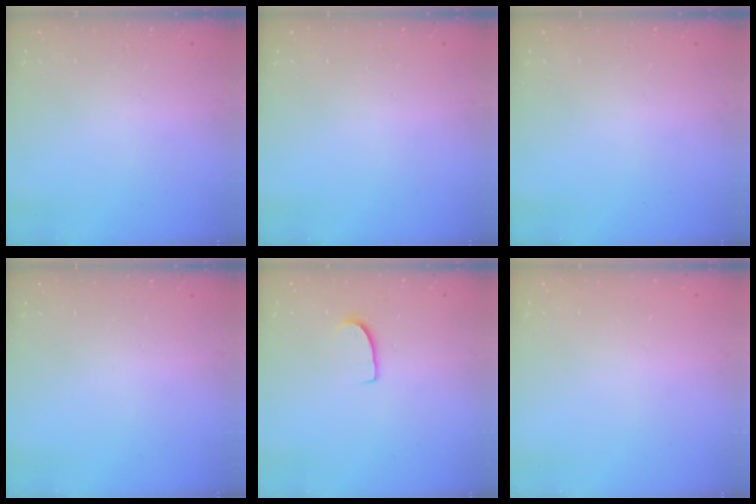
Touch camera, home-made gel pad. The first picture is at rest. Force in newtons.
{"total": 0.0}
{"total": 0.0}
{"total": 0.0}
{"total": 6.6, "press": 6.5, "slide": 0.4}
{"total": 0.0}